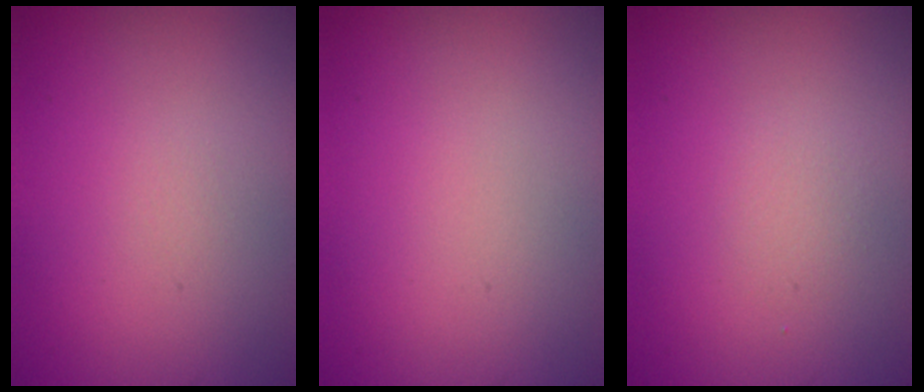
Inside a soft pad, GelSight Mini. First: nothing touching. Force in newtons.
{"total": 0.0}
{"total": 0.7, "press": 0.7, "slide": 0.0}